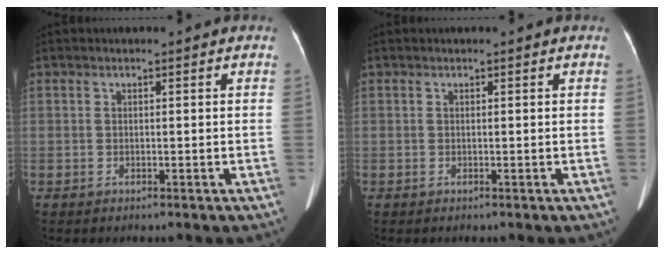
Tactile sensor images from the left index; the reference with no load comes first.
{"total": 0.0}